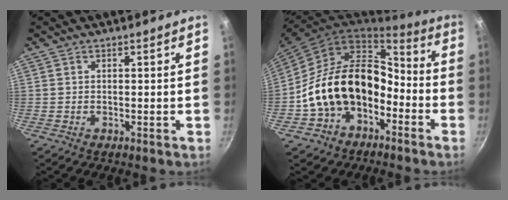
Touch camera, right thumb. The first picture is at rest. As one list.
[{"total": 18.9, "force": [-5.8, 13.3, 12.0], "torque": [-0.174, 0.082, -0.104]}]